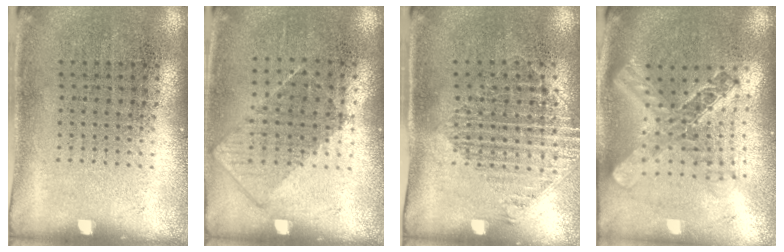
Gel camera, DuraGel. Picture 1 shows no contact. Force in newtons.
{"total": 0.9, "press": 0.7, "slide": 0.5}
{"total": 1.4, "press": 1.2, "slide": 0.9}
{"total": 2.1, "press": 1.7, "slide": 1.3}